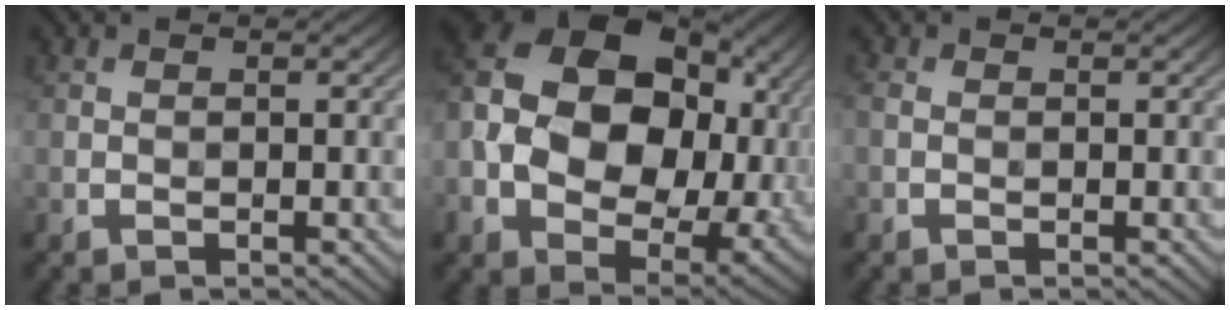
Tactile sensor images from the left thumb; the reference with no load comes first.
{"total": 18.8, "force": [0.9, 13.3, 13.3], "torque": [-0.285, -0.018, 0.028]}
{"total": 1.0, "force": [-0.3, 0.7, 0.7], "torque": [-0.023, 0.001, -0.009]}